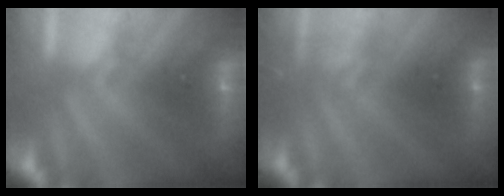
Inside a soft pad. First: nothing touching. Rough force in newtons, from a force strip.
{"total": 2.7}